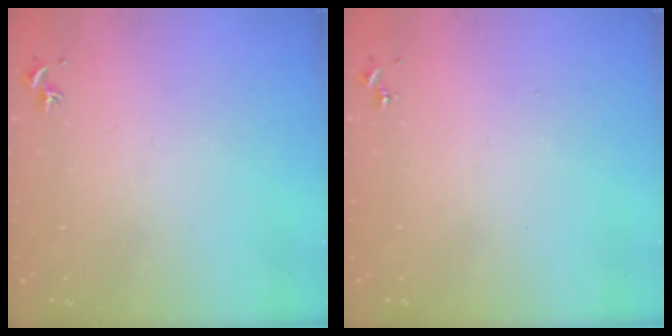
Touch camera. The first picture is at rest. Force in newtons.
{"total": 0.0}